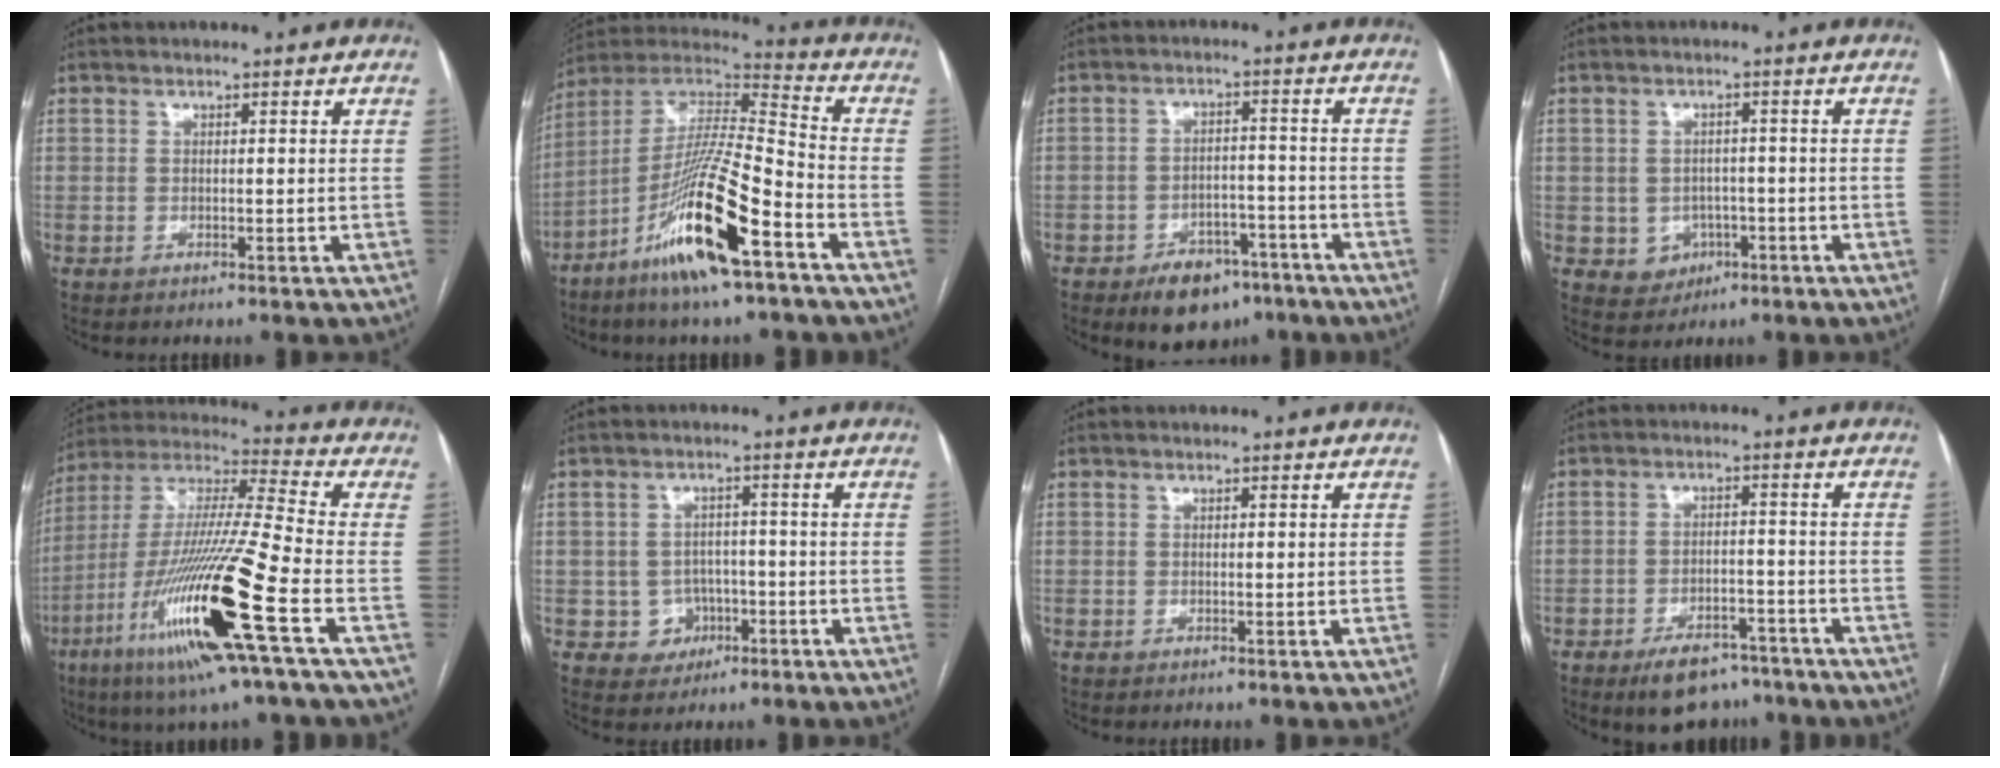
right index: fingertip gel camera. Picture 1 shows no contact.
{"total": 18.2, "force": [-9.4, 1.3, 15.6], "torque": [-0.318, -0.027, -0.176]}
{"total": 8.2, "force": [-5.6, 4.5, 3.9], "torque": [-0.056, 0.008, -0.082]}
{"total": 3.8, "force": [-1.2, 3.5, 0.8], "torque": [-0.003, 0.007, -0.009]}
{"total": 21.9, "force": [-8.9, 0.1, 20.0], "torque": [-0.413, -0.037, -0.173]}
{"total": 4.4, "force": [-1.5, 4.1, 0.5], "torque": [0.005, 0.014, -0.014]}
{"total": 0.0}
{"total": 8.5, "force": [-6.4, 3.8, 4.1], "torque": [-0.064, 0.004, -0.098]}